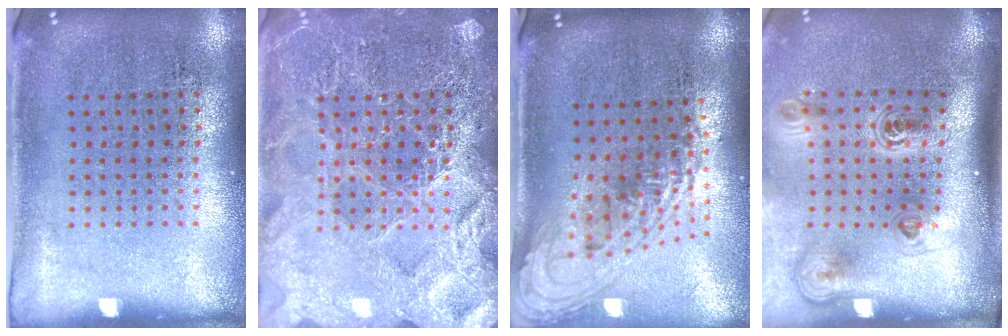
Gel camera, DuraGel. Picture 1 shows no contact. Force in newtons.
{"total": 6.3, "press": 6.3, "slide": 0.9}
{"total": 2.1, "press": 1.5, "slide": 1.4}
{"total": 2.3, "press": 1.5, "slide": 1.8}